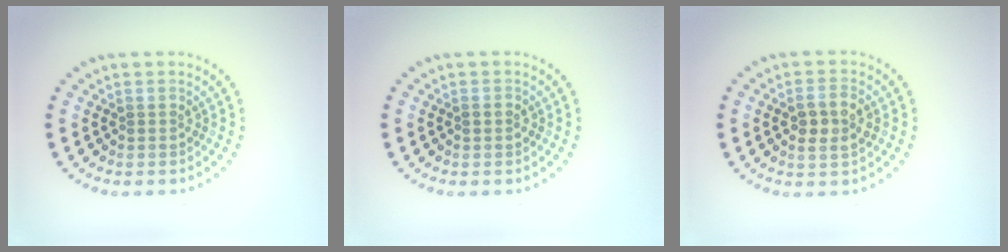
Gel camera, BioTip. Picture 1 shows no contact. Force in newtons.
{"total": 1.1, "press": 1.1, "slide": 0.1}
{"total": 2.8, "press": 2.7, "slide": 0.5}